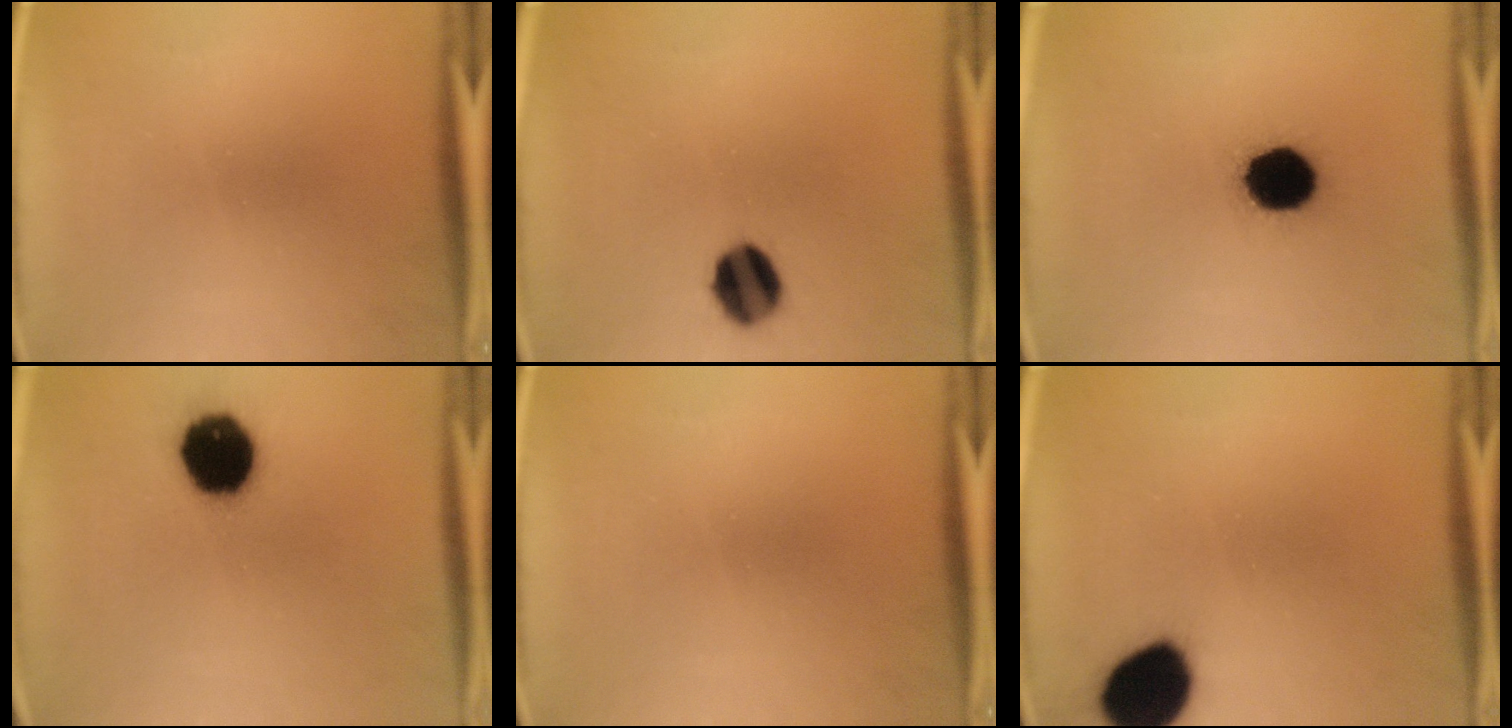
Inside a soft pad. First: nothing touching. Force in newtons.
{"total": 9.4}
{"total": 13.8}
{"total": 16.5}
{"total": 0.0}
{"total": 15.3}